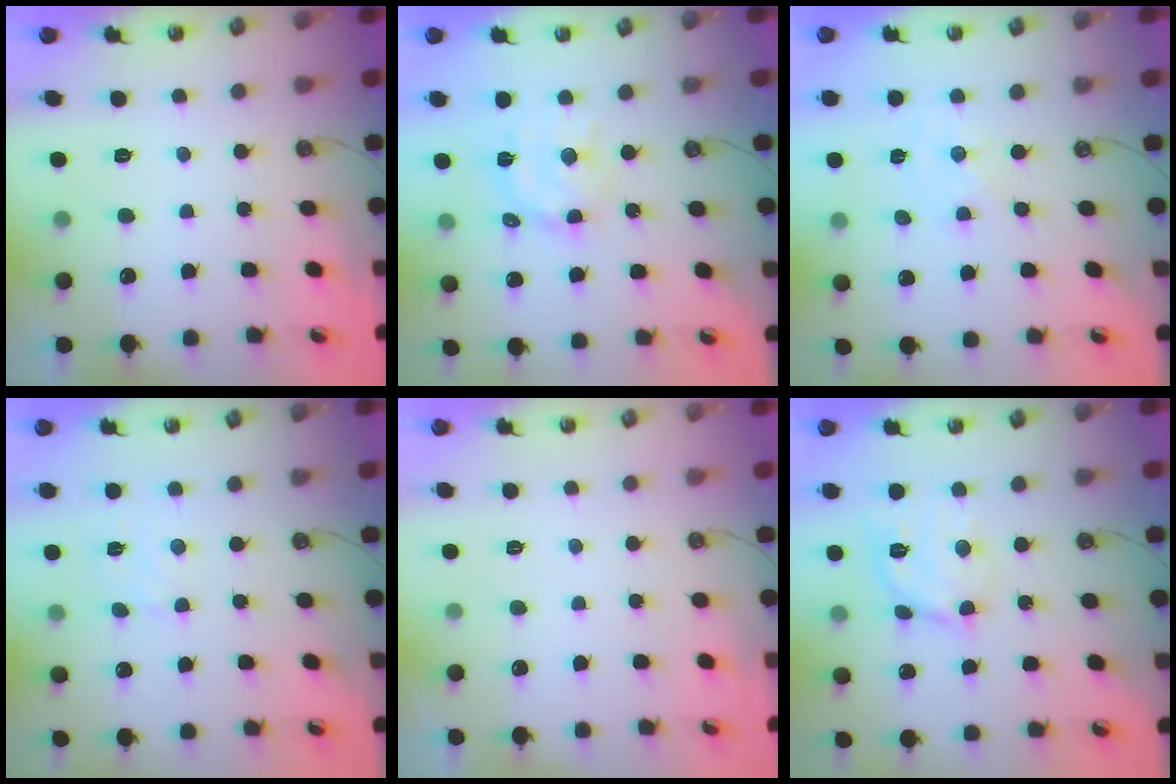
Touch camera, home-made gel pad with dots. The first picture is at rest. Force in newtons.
{"total": 12.2, "press": 12.2, "slide": 0.9}
{"total": 0.0}
{"total": 2.8, "press": 2.8, "slide": 0.5}
{"total": 0.0}
{"total": 13.1, "press": 13.0, "slide": 1.3}